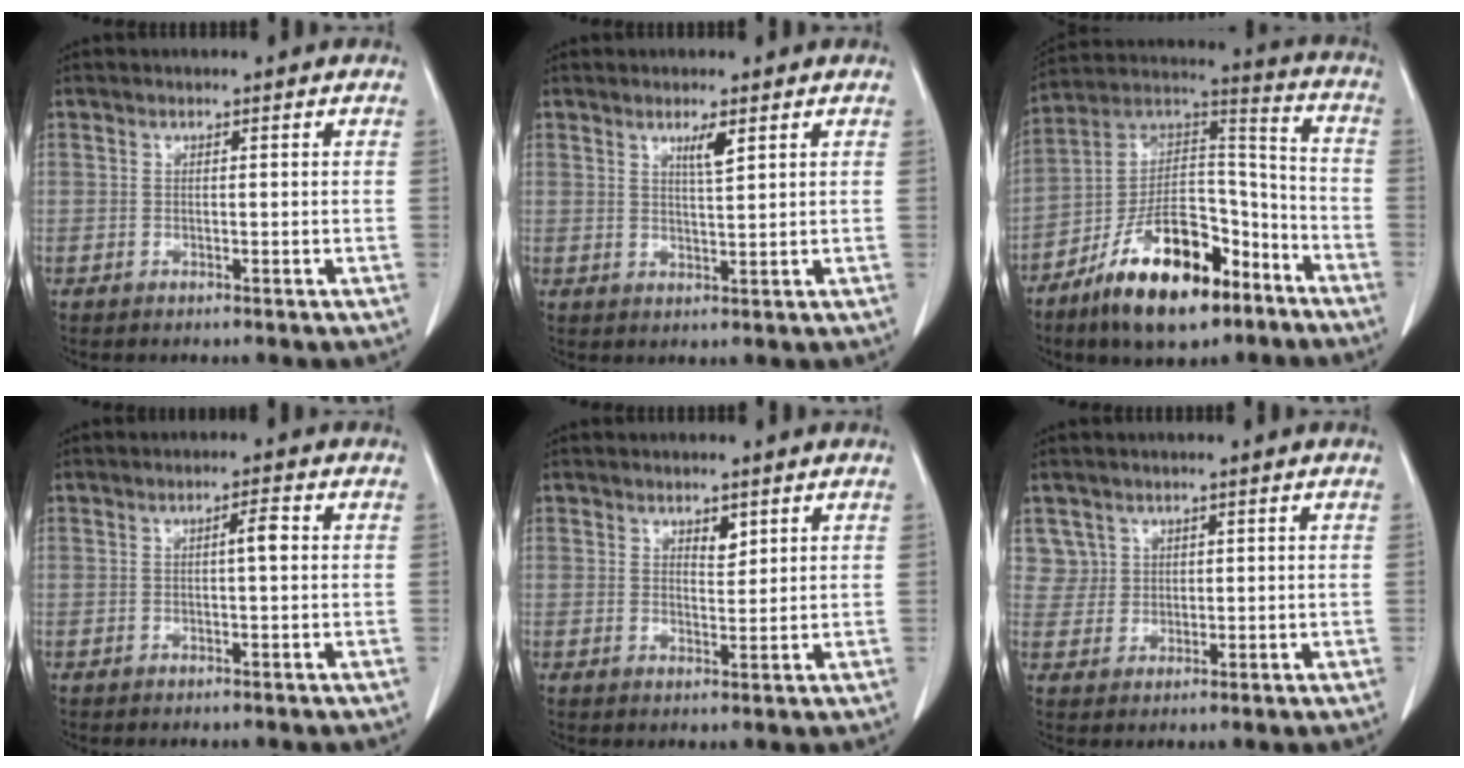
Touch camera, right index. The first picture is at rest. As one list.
[{"total": 2.7, "force": [1.5, 0.1, 2.2], "torque": [-0.041, -0.005, 0.028]}, {"total": 19.6, "force": [-11.9, 7.4, 13.7], "torque": [-0.246, 0.017, -0.204]}, {"total": 2.2, "force": [0.2, 0.2, 2.2], "torque": [-0.034, 0.004, 0.003]}, {"total": 2.1, "force": [1.3, 0.9, 1.3], "torque": [-0.020, -0.005, 0.024]}, {"total": 3.6, "force": [2.0, 2.9, -0.4], "torque": [0.022, 0.004, 0.038]}]